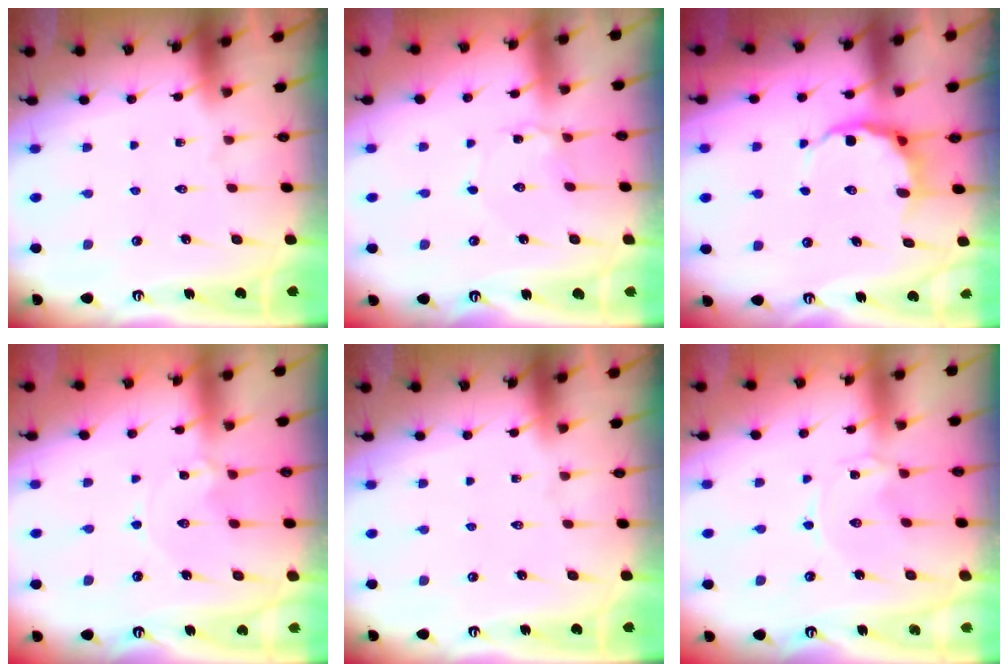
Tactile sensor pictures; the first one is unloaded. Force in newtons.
{"total": 2.3, "press": 2.3, "slide": 0.3}
{"total": 8.9, "press": 8.6, "slide": 2.3}
{"total": 1.2, "press": 1.2, "slide": 0.1}
{"total": 0.0}
{"total": 0.0}